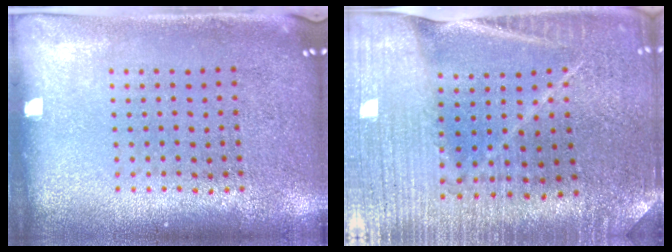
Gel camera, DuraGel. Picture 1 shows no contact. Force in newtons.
{"total": 3.0, "press": 3.0, "slide": 0.3}